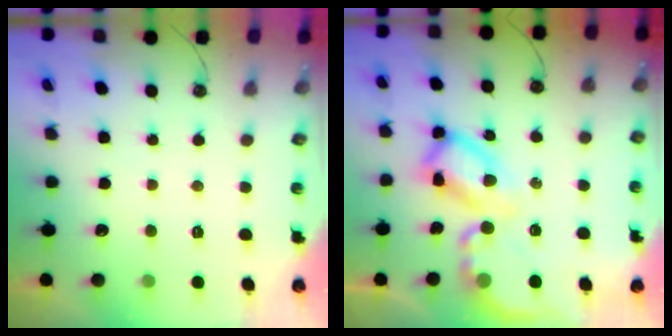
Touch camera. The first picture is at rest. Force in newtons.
{"total": 17.2, "press": 17.1, "slide": 1.8}